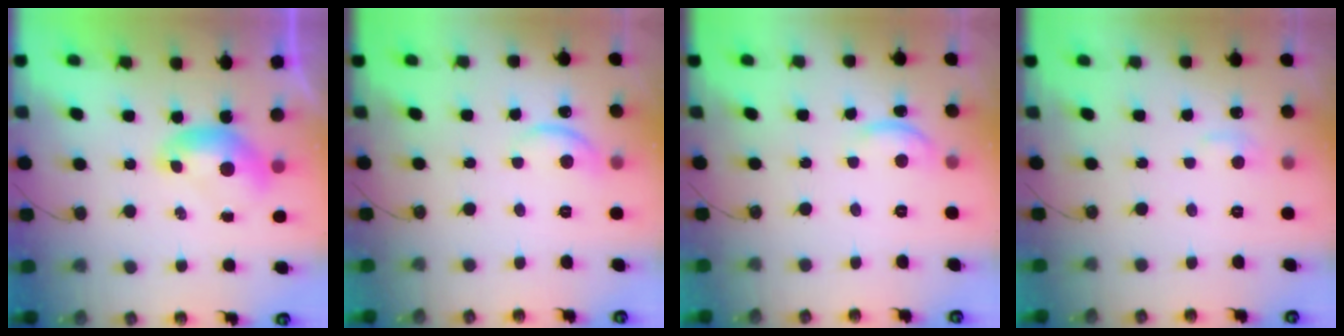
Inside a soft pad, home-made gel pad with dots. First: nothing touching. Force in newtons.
{"total": 4.4, "press": 4.4, "slide": 0.6}
{"total": 2.1, "press": 2.0, "slide": 0.4}
{"total": 0.9, "press": 0.7, "slide": 0.6}